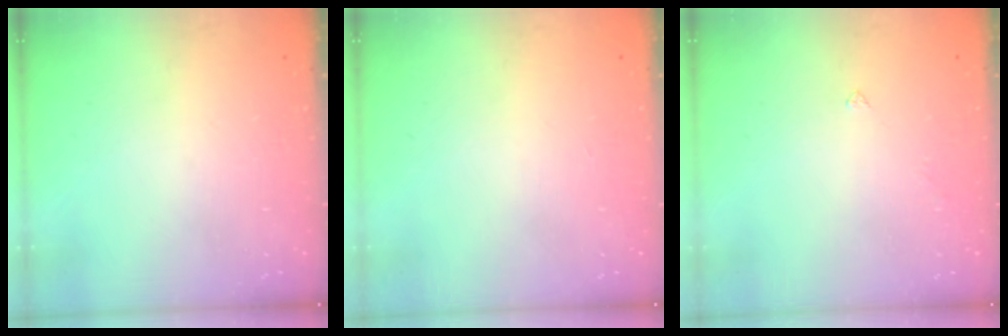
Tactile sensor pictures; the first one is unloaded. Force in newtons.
{"total": 2.4, "press": 2.3, "slide": 0.2}
{"total": 1.5, "press": 1.4, "slide": 0.3}